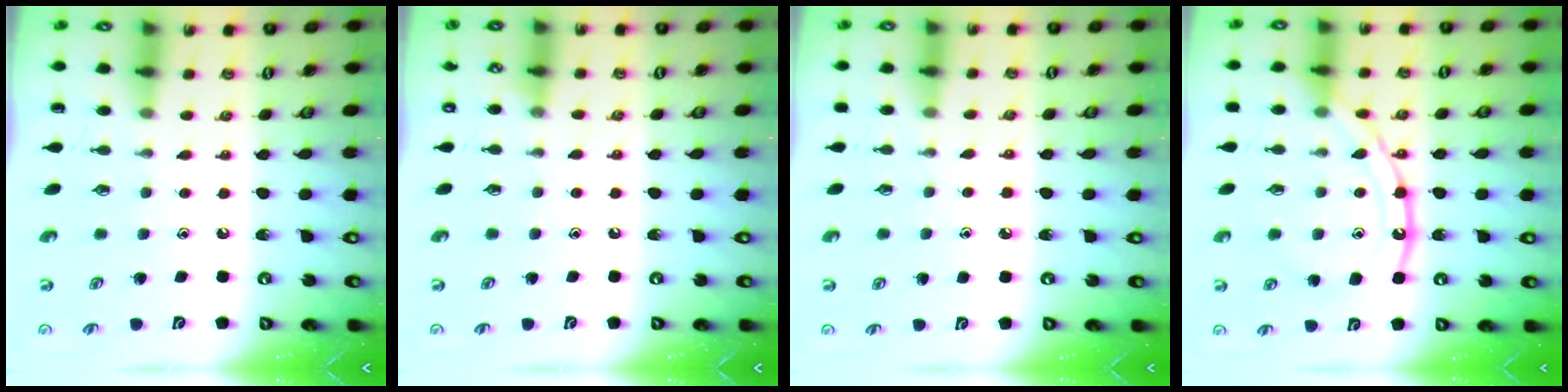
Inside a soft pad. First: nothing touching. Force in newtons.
{"total": 2.9, "press": 2.9, "slide": 0.4}
{"total": 3.6, "press": 3.5, "slide": 0.5}
{"total": 13.9, "press": 13.9, "slide": 1.2}